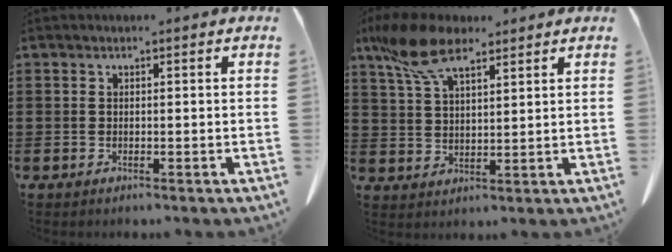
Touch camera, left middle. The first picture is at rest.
{"total": 9.4, "force": [6.3, 3.5, 6.0], "torque": [-0.139, -0.008, 0.118]}